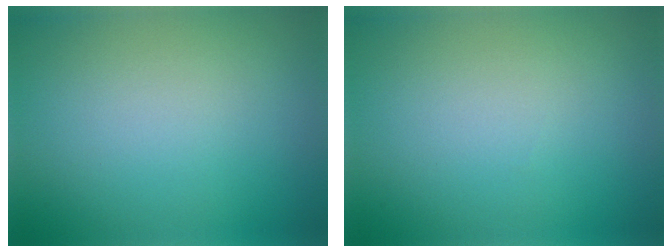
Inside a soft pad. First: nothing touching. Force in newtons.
{"total": 0.0}